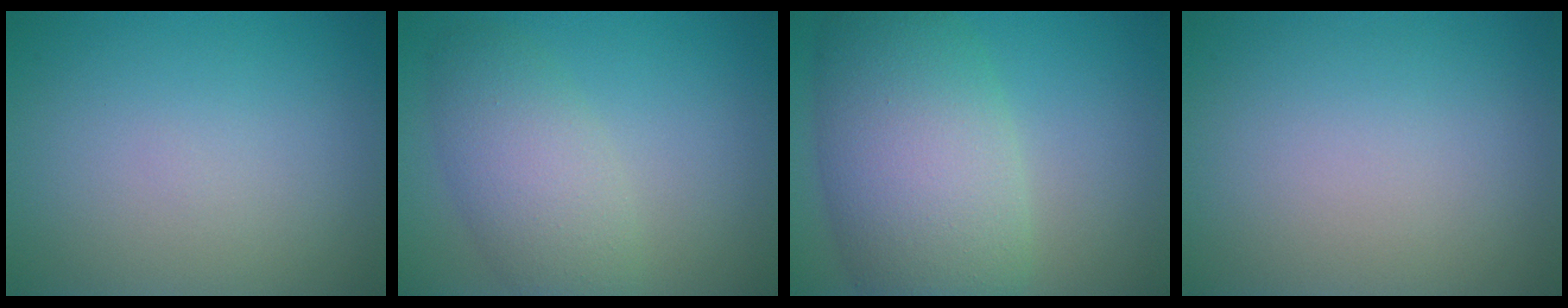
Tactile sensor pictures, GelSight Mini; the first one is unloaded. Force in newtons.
{"total": 4.7, "press": 4.7, "slide": 0.1}
{"total": 10.0, "press": 10.0, "slide": 0.4}
{"total": 0.0}